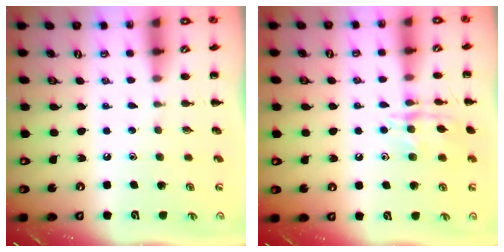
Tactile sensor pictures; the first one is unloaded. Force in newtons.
{"total": 11.9, "press": 11.9, "slide": 0.6}